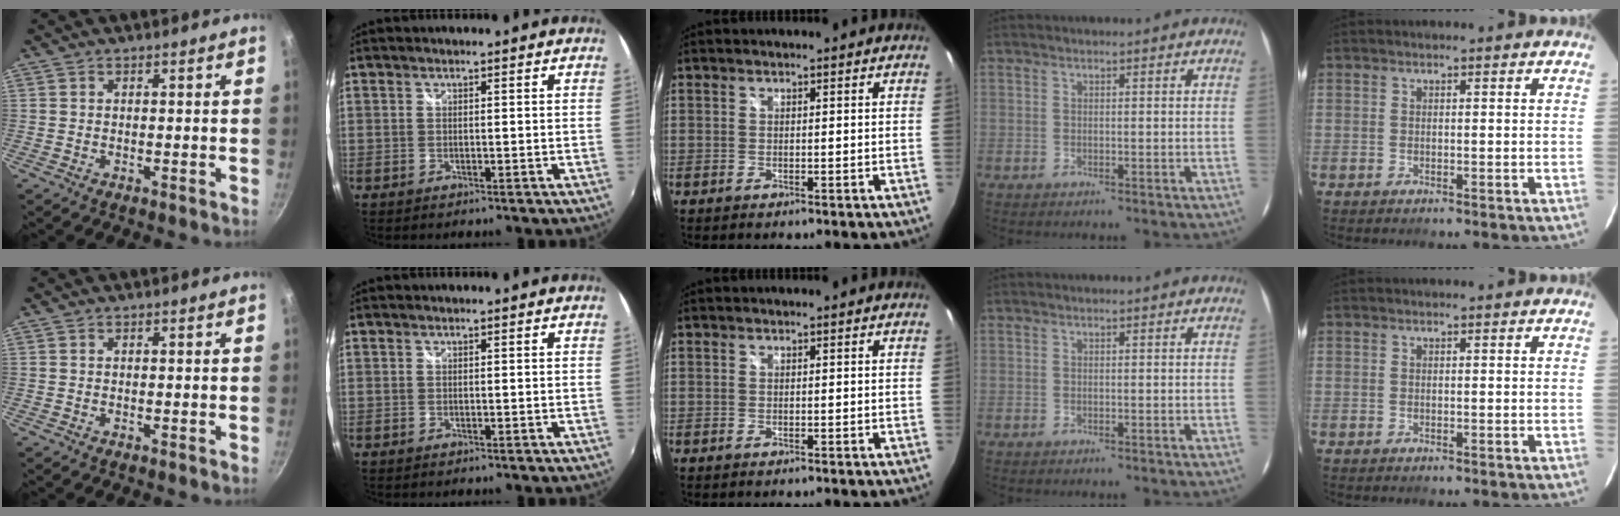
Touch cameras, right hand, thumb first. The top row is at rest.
{}